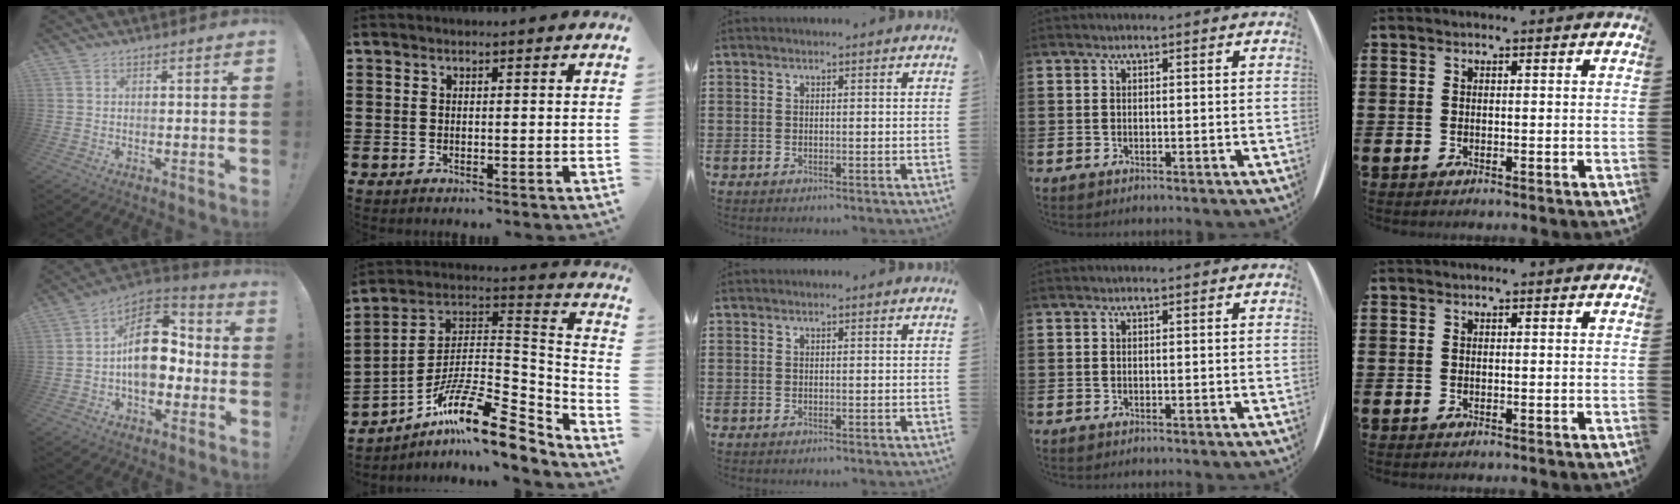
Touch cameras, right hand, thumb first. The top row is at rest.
{"thumb": {"total": 17.9, "force": [0.7, 11.7, 13.6], "torque": [-0.197, 0.013, 0.017]}, "index": {"total": 14.0, "force": [-8.8, 4.0, 10.2], "torque": [-0.172, 0.009, -0.160]}}